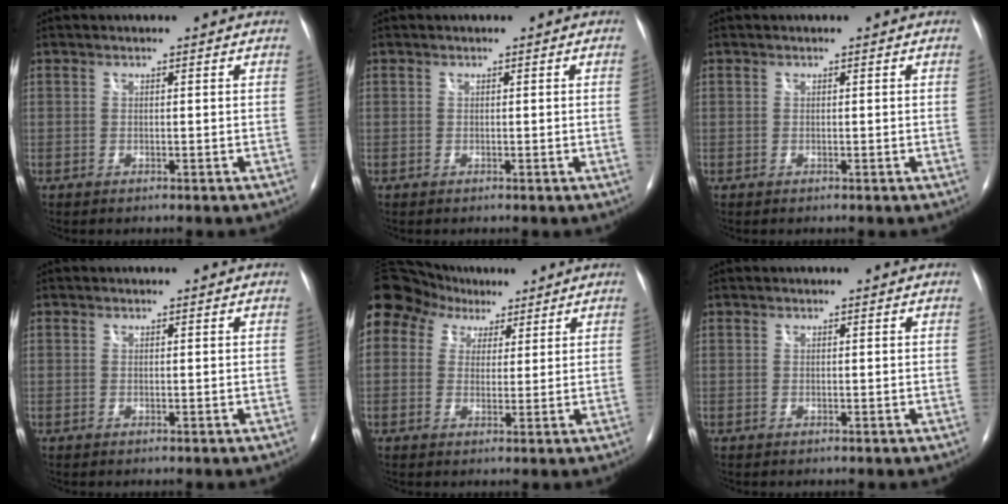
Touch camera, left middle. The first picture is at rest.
{"total": 0.6, "force": [-0.1, -0.2, 0.6], "torque": [-0.006, 0.001, -0.001]}
{"total": 0.0}
{"total": 0.0}
{"total": 18.9, "force": [10.8, 13.3, 8.0], "torque": [-0.233, 0.091, 0.203]}
{"total": 0.0}